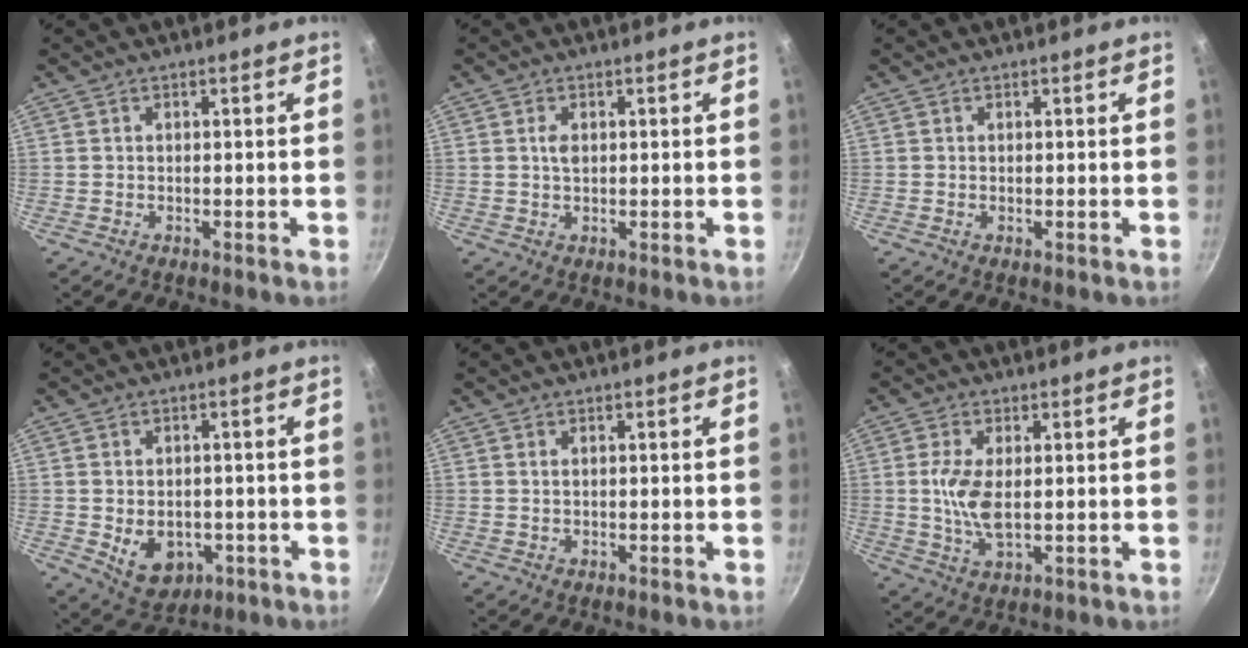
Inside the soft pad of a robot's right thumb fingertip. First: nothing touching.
{"total": 2.0, "force": [0.4, 1.2, 1.5], "torque": [-0.023, -0.001, 0.007]}
{"total": 0.0}
{"total": 8.2, "force": [-1.8, 6.0, 5.3], "torque": [-0.058, -0.002, -0.012]}
{"total": 0.6, "force": [0.2, 0.2, 0.5], "torque": [-0.007, 0.000, 0.004]}
{"total": 7.1, "force": [0.5, 3.1, 6.4], "torque": [-0.135, -0.005, 0.010]}